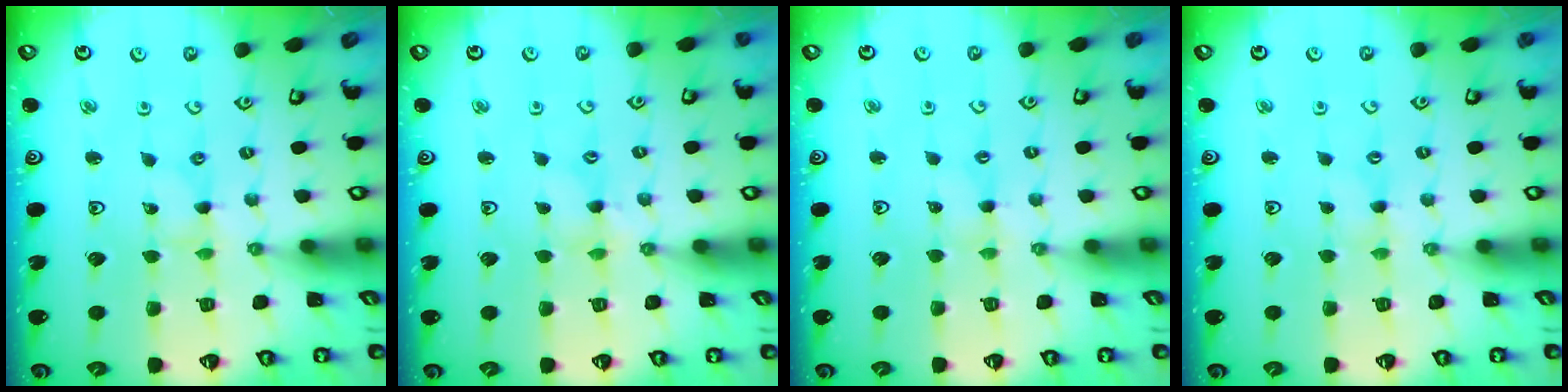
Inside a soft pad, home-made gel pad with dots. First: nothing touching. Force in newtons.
{"total": 1.2, "press": 1.2, "slide": 0.3}
{"total": 1.0, "press": 0.9, "slide": 0.2}
{"total": 0.0}